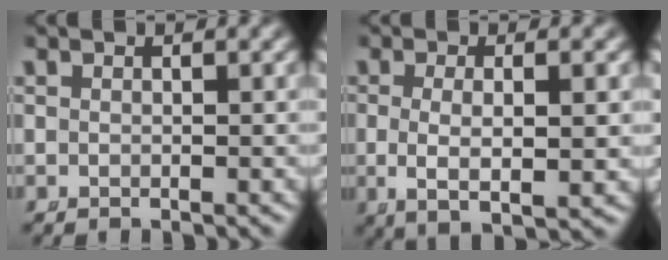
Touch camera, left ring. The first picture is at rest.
{"total": 4.7, "force": [-0.3, 1.7, 4.4], "torque": [-0.086, -0.014, 0.008]}